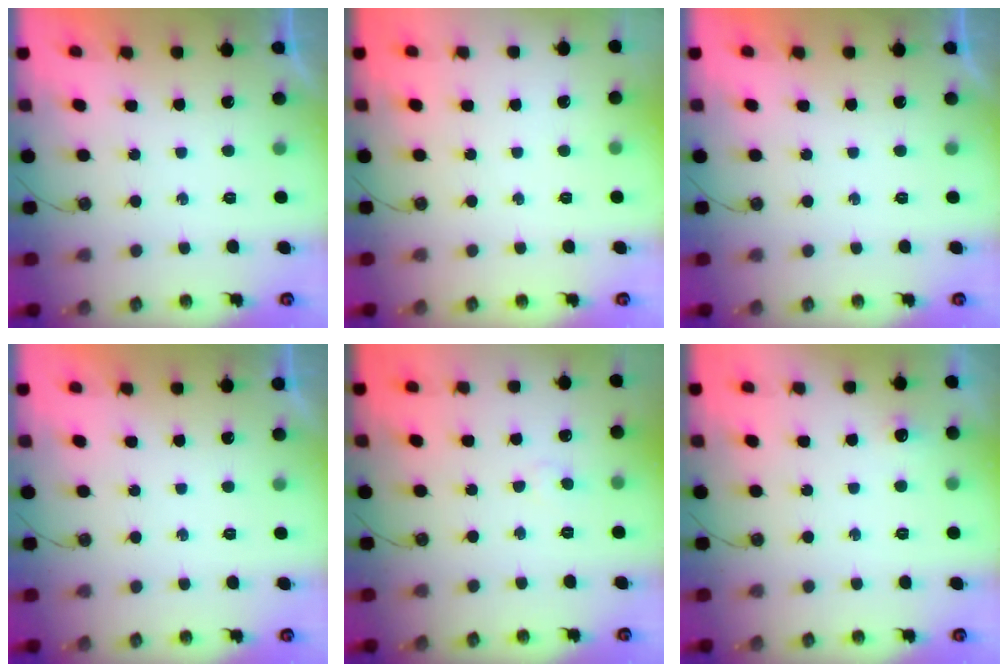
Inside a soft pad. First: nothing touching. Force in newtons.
{"total": 0.0}
{"total": 0.0}
{"total": 0.0}
{"total": 3.0, "press": 3.0, "slide": 0.4}
{"total": 4.9, "press": 4.8, "slide": 1.1}